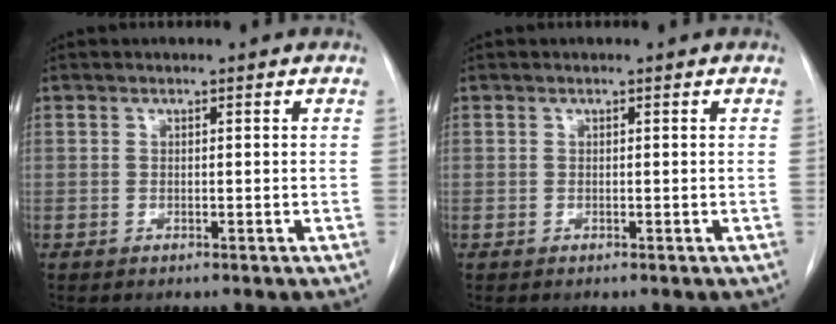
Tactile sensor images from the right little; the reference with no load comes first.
{"total": 0.0}